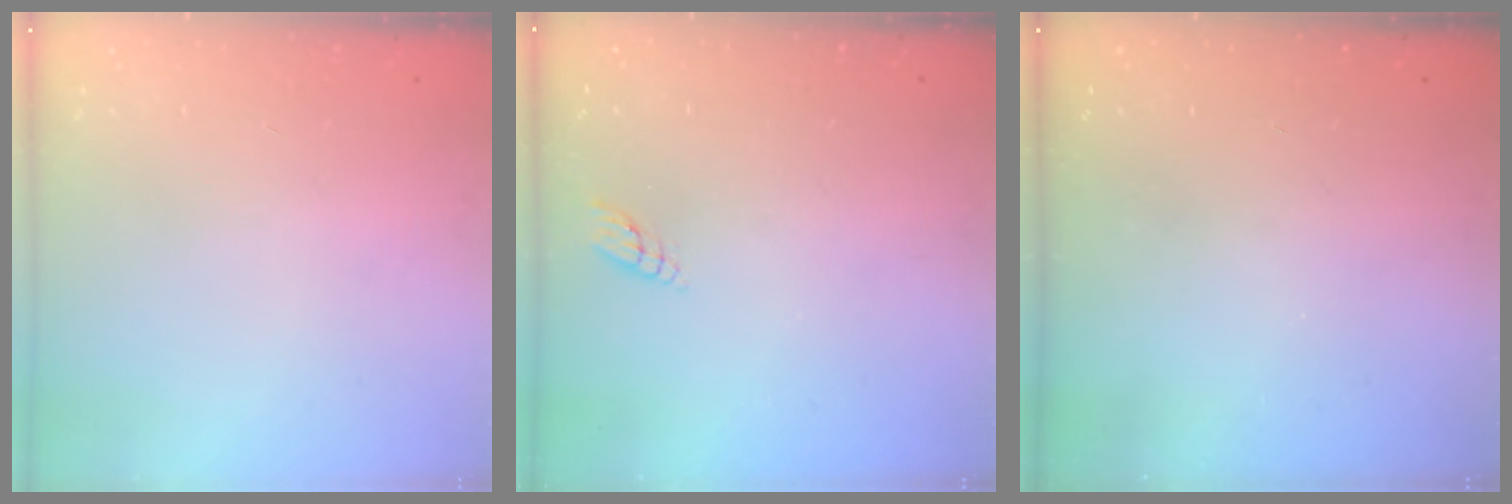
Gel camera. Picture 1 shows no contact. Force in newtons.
{"total": 3.0, "press": 3.0, "slide": 0.3}
{"total": 0.0}